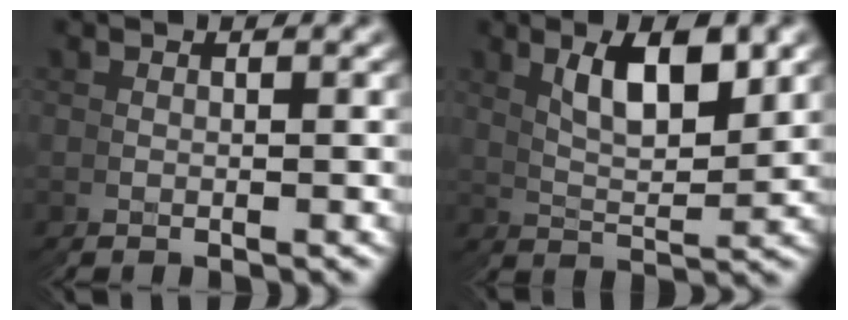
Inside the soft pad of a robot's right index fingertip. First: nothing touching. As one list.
[{"total": 3.6, "force": [2.4, 1.2, 2.3], "torque": [-0.049, -0.004, 0.046]}]